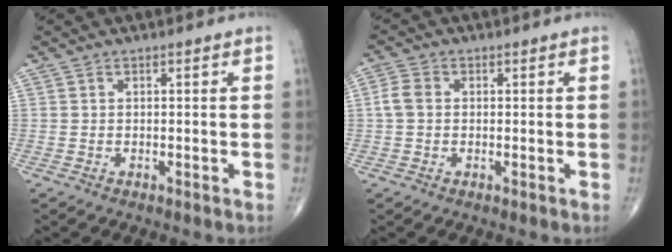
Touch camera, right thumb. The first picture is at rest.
{"total": 3.3, "force": [0.1, 2.5, 2.1], "torque": [-0.046, 0.010, -0.003]}